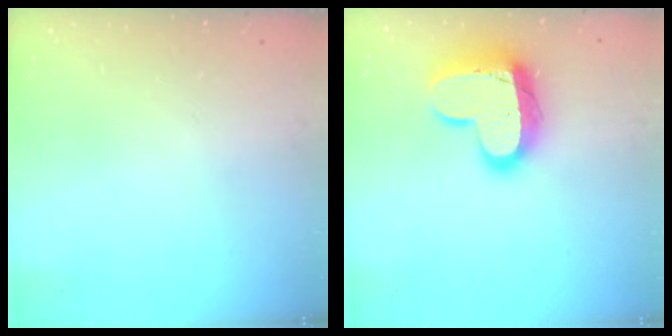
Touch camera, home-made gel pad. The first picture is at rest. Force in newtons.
{"total": 16.8, "press": 16.7, "slide": 1.4}